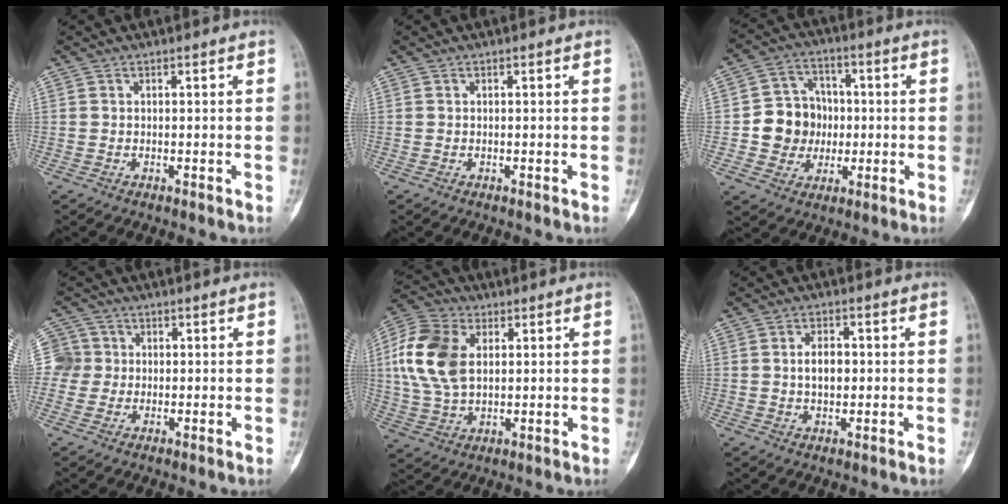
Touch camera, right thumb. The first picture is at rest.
{"total": 0.0}
{"total": 10.7, "force": [-0.8, 9.8, 4.1], "torque": [-0.023, 0.021, -0.016]}
{"total": 5.5, "force": [0.2, 5.5, 0.6], "torque": [0.009, 0.013, -0.003]}
{"total": 14.5, "force": [3.1, 9.4, 10.7], "torque": [-0.215, 0.006, 0.056]}
{"total": 4.7, "force": [0.3, 2.9, 3.7], "torque": [-0.055, 0.005, 0.004]}